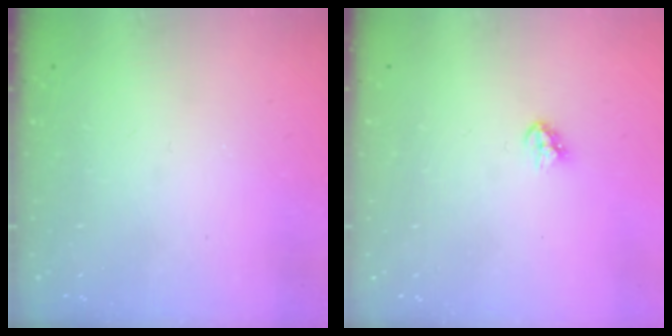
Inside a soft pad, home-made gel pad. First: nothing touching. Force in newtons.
{"total": 3.4, "press": 3.4, "slide": 0.3}